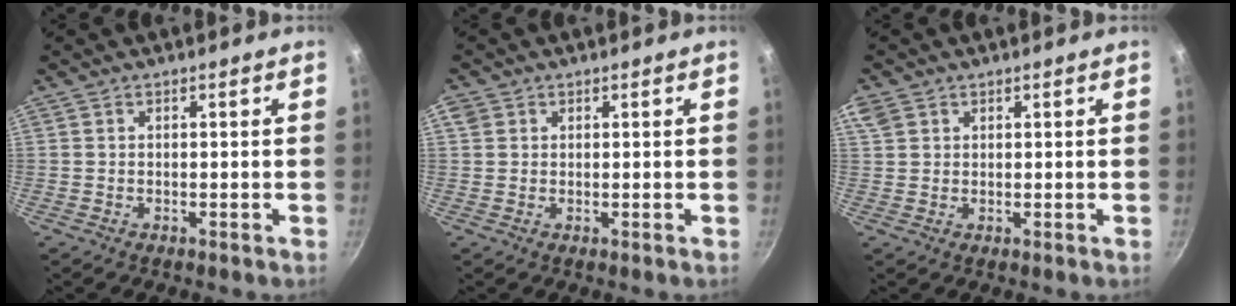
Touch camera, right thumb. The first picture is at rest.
{"total": 2.7, "force": [0.8, 2.5, 0.7], "torque": [0.003, 0.006, 0.010]}
{"total": 4.7, "force": [2.2, 3.6, 2.1], "torque": [-0.038, 0.009, 0.044]}